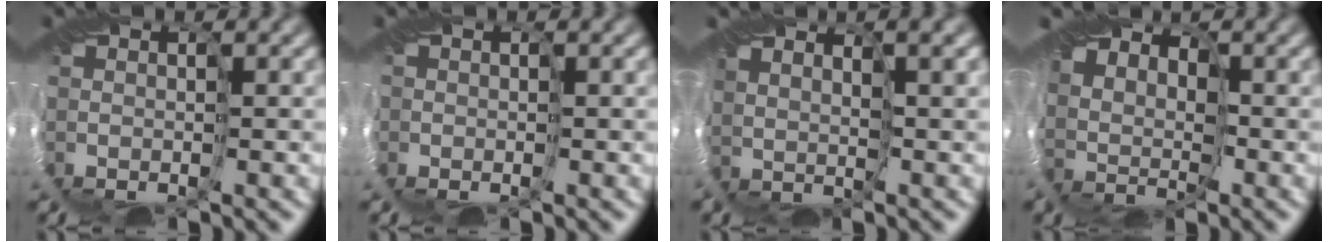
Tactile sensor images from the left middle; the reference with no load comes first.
{"total": 1.5, "force": [-0.7, 1.3, 0.0], "torque": [-0.004, -0.009, -0.010]}
{"total": 3.2, "force": [3.0, 0.5, 1.0], "torque": [-0.020, 0.010, 0.059]}
{"total": 4.6, "force": [3.4, 2.6, 1.7], "torque": [-0.040, 0.007, 0.050]}